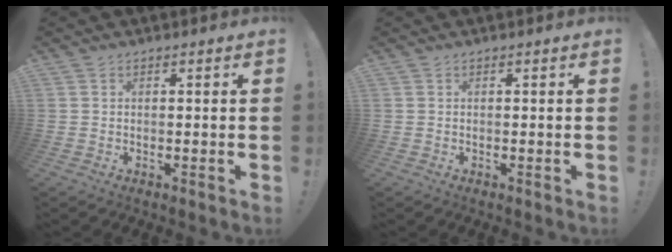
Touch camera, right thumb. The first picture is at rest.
{"total": 0.0}